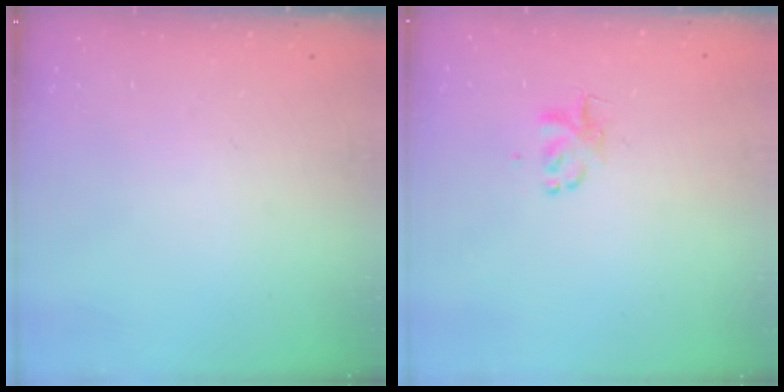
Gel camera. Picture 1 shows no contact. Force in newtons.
{"total": 2.6, "press": 2.6, "slide": 0.3}